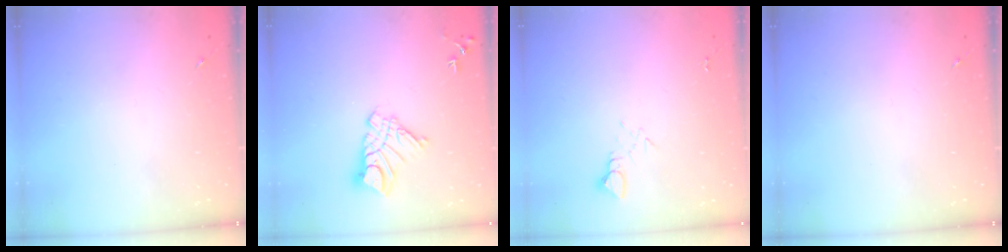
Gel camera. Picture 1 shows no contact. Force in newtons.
{"total": 11.1, "press": 11.0, "slide": 1.0}
{"total": 2.7, "press": 2.7, "slide": 0.2}
{"total": 0.0}